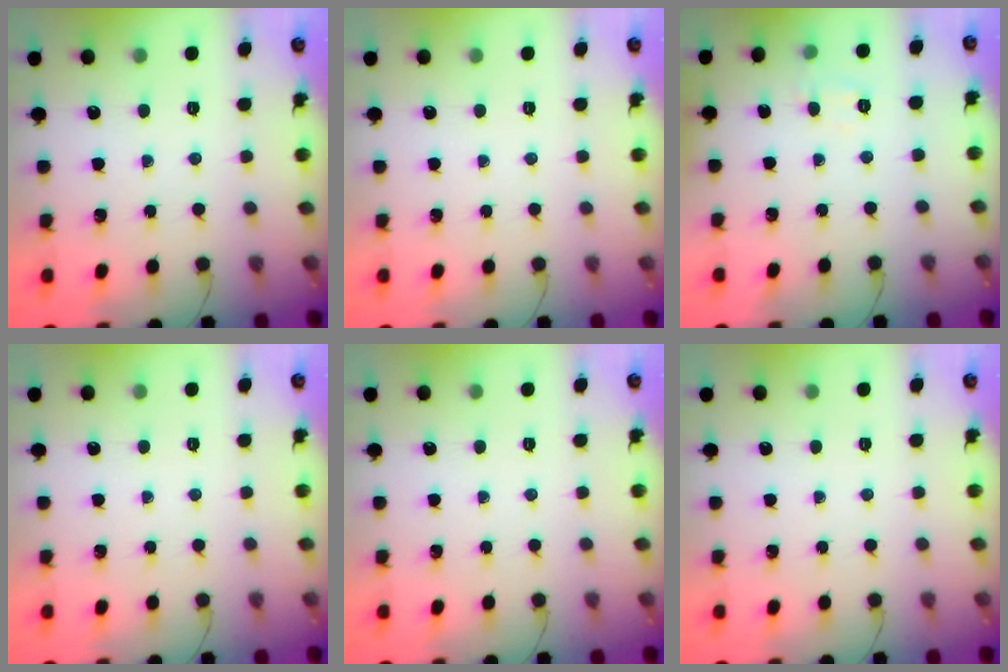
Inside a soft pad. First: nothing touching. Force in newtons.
{"total": 0.0}
{"total": 5.7, "press": 5.6, "slide": 1.4}
{"total": 0.0}
{"total": 0.0}
{"total": 0.0}